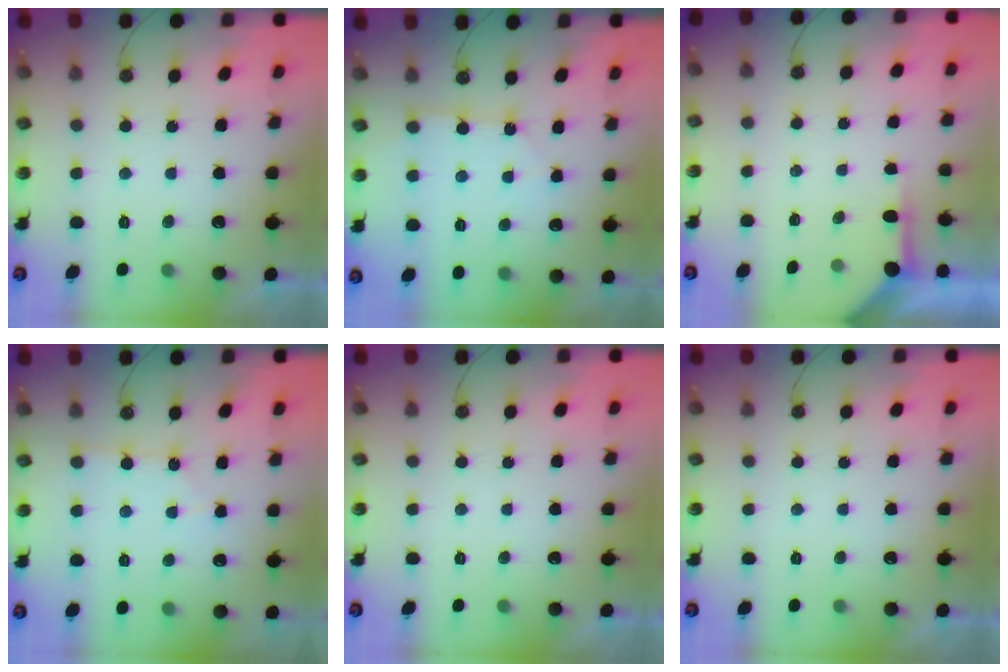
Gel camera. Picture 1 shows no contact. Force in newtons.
{"total": 6.0, "press": 5.9, "slide": 0.8}
{"total": 3.4, "press": 3.3, "slide": 0.4}
{"total": 2.6, "press": 2.6, "slide": 0.3}
{"total": 0.0}
{"total": 0.0}